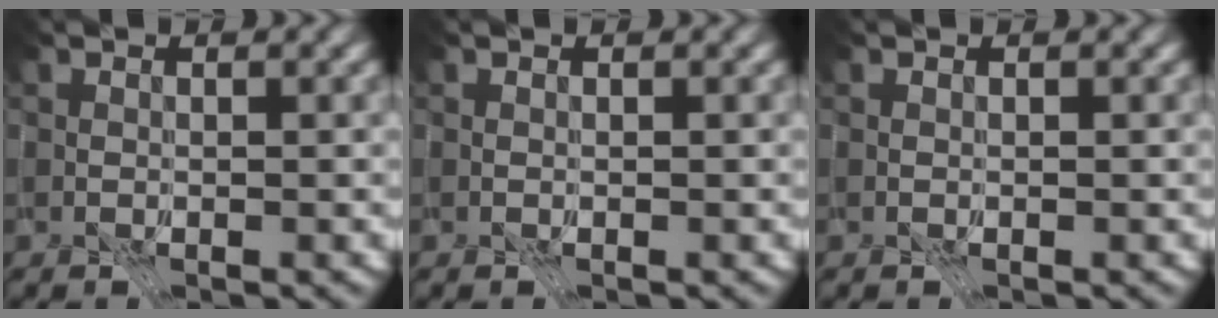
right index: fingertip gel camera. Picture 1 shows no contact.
{"total": 0.0}
{"total": 0.0}